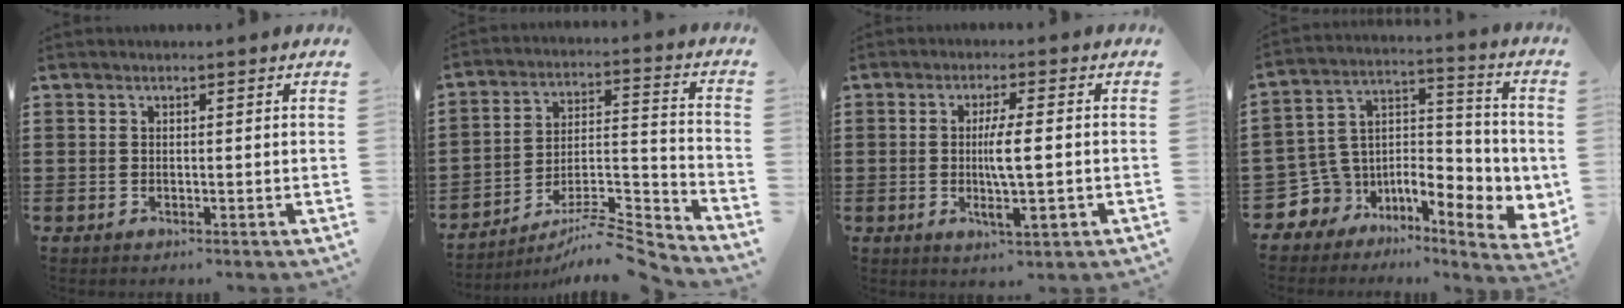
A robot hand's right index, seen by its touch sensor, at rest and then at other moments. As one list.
[{"total": 7.4, "force": [-6.5, 0.7, 3.4], "torque": [-0.046, 0.002, -0.128]}, {"total": 6.3, "force": [-0.7, 0.9, 6.2], "torque": [-0.107, -0.001, -0.015]}, {"total": 6.4, "force": [-1.9, 6.0, 1.3], "torque": [-0.056, -0.025, -0.024]}]